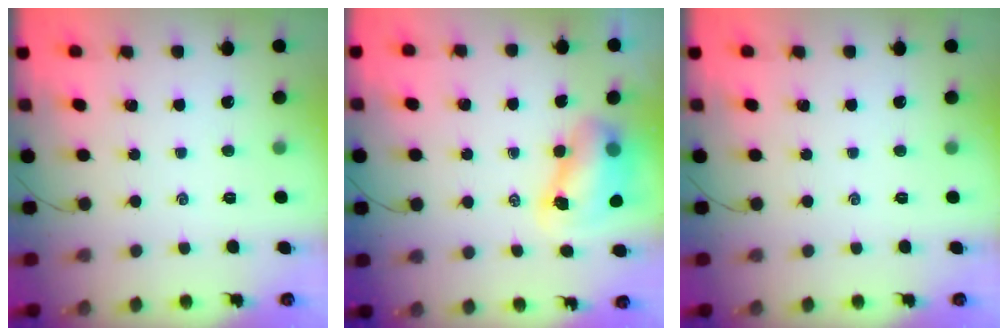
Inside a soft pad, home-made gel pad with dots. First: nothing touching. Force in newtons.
{"total": 7.9, "press": 7.7, "slide": 1.6}
{"total": 0.0}